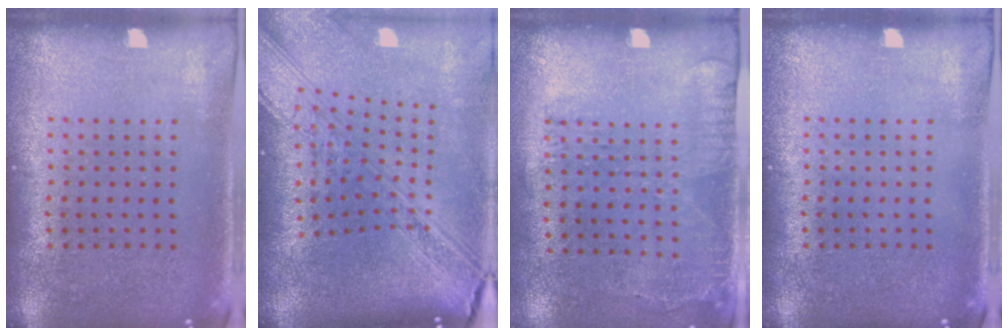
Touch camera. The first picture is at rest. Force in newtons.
{"total": 3.8, "press": 2.7, "slide": 2.7}
{"total": 1.7, "press": 1.2, "slide": 1.2}
{"total": 0.0}